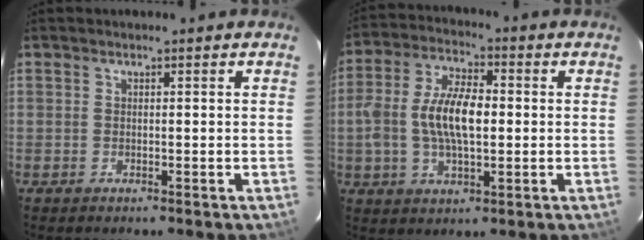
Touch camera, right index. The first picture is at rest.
{"total": 11.3, "force": [-0.5, 5.2, 10.0], "torque": [-0.201, 0.011, -0.009]}